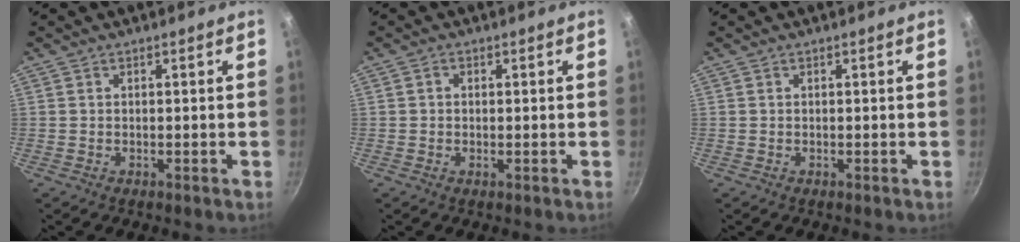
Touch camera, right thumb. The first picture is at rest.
{"total": 1.0, "force": [0.1, 0.8, 0.6], "torque": [-0.013, 0.004, -0.002]}
{"total": 0.0}